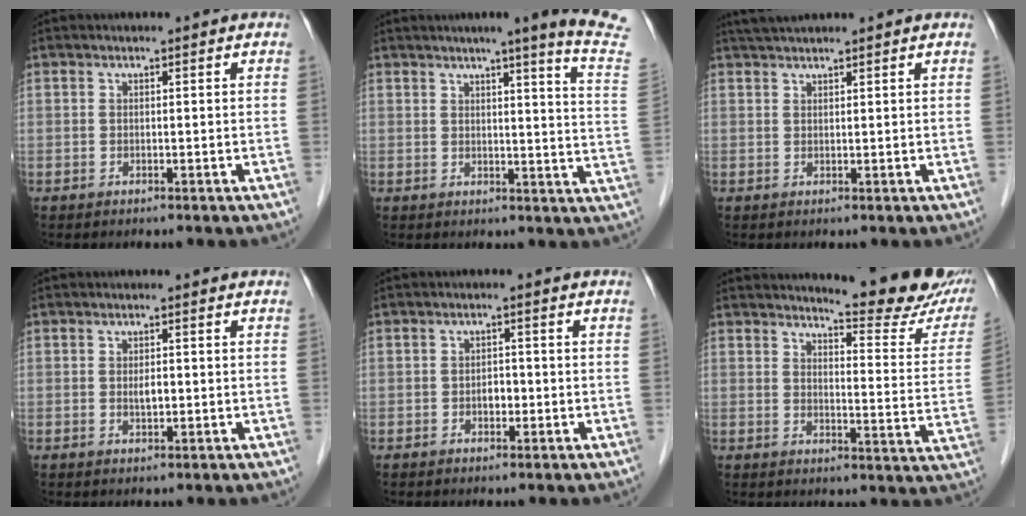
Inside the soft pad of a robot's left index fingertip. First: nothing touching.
{"total": 13.4, "force": [10.8, -1.9, 7.7], "torque": [-0.099, -0.054, 0.106]}
{"total": 3.0, "force": [2.8, -0.2, 1.1], "torque": [-0.018, 0.021, 0.052]}
{"total": 1.7, "force": [-0.1, 0.7, 1.5], "torque": [-0.028, 0.000, 0.000]}
{"total": 1.9, "force": [-0.6, 1.2, 1.4], "torque": [-0.019, 0.005, -0.009]}
{"total": 14.8, "force": [13.4, 1.5, 6.0], "torque": [-0.070, -0.066, 0.145]}